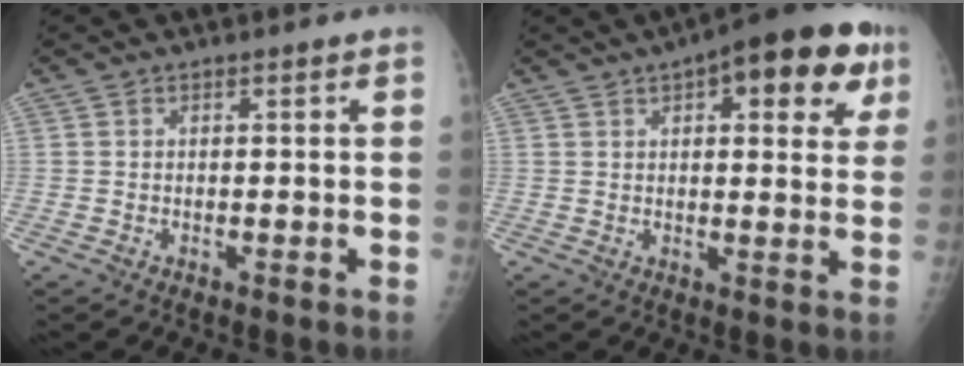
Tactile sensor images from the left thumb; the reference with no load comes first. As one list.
[{"total": 16.2, "force": [7.3, 6.7, 12.9], "torque": [-0.130, -0.004, 0.086]}]